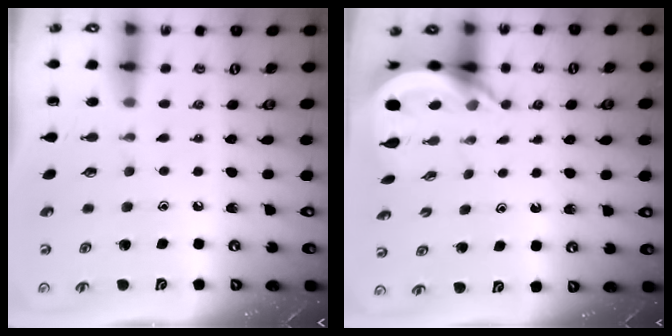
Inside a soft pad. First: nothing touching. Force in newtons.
{"total": 5.8, "press": 5.7, "slide": 0.7}